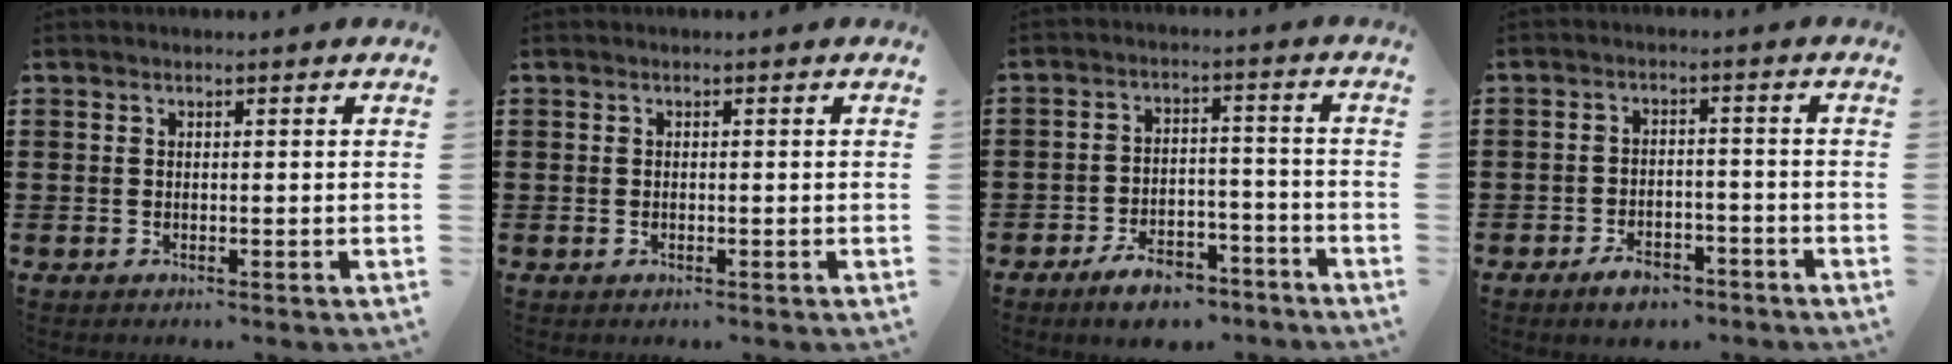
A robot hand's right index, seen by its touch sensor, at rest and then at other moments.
{"total": 0.0}
{"total": 6.6, "force": [-5.5, 2.2, 2.8], "torque": [-0.047, 0.017, -0.100]}
{"total": 4.1, "force": [-3.5, 1.5, 1.5], "torque": [-0.023, 0.012, -0.067]}